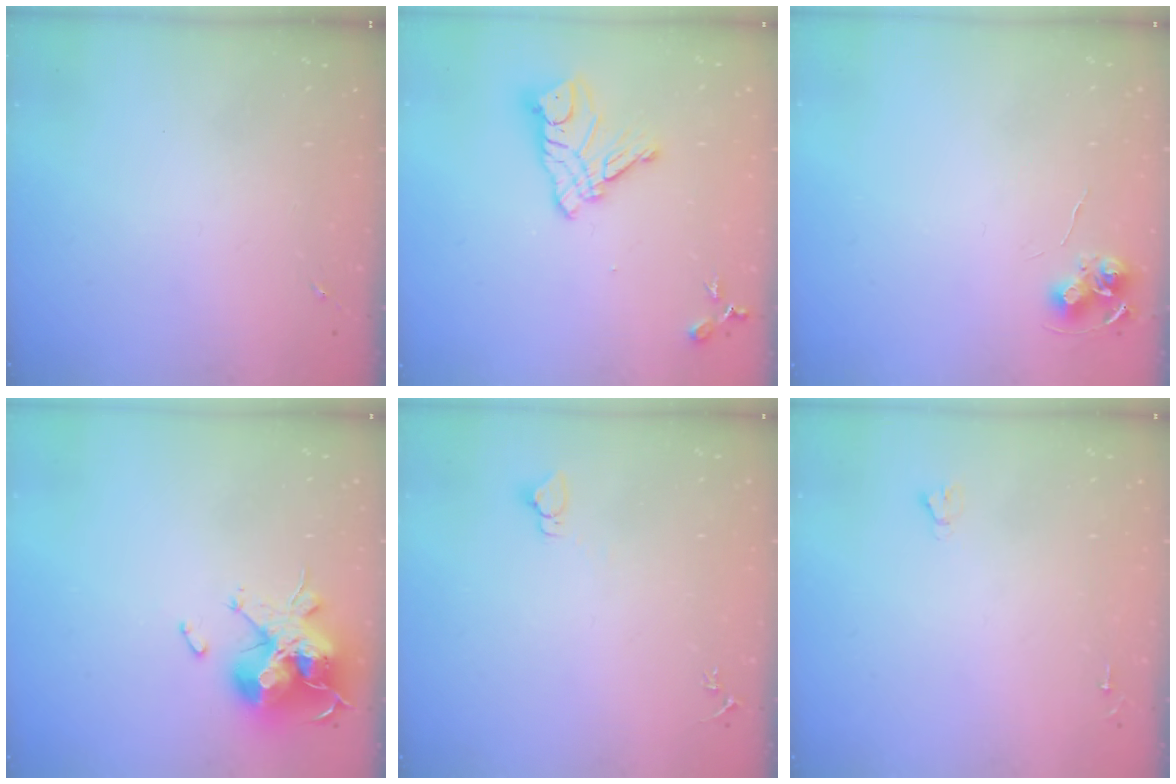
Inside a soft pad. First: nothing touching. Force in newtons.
{"total": 12.8, "press": 12.7, "slide": 1.0}
{"total": 7.9, "press": 7.9, "slide": 0.5}
{"total": 15.3, "press": 15.1, "slide": 2.4}
{"total": 2.9, "press": 2.9, "slide": 0.1}
{"total": 1.8, "press": 1.8, "slide": 0.1}